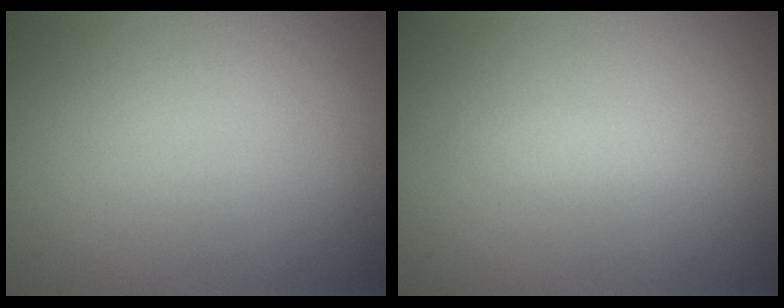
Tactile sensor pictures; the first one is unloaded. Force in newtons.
{"total": 1.0, "press": 1.0, "slide": 0.0}